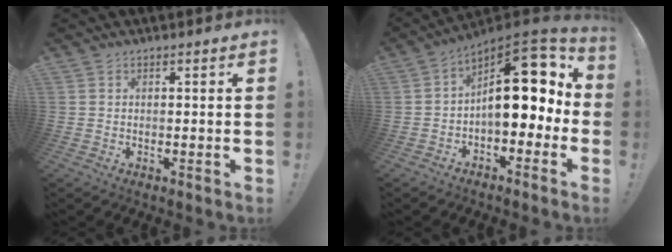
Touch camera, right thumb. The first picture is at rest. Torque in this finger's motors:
{"motor_torque": [2.40, 2.61, 1.46, -1.30, 0.13]}